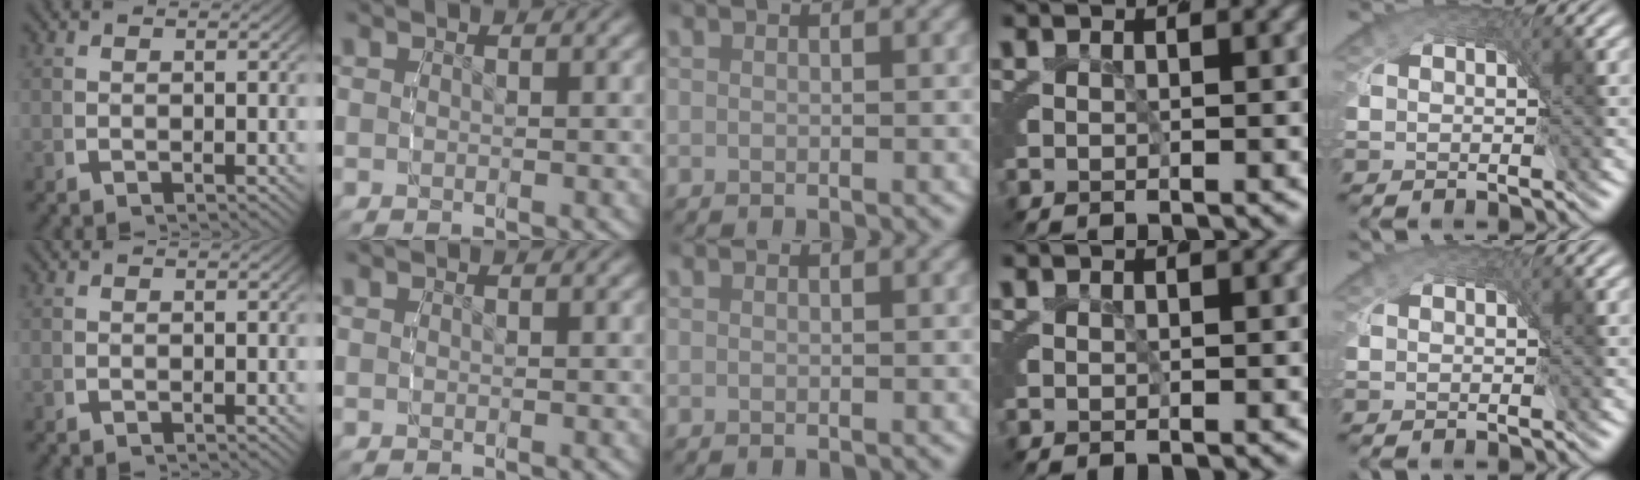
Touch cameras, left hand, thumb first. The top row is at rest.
{}